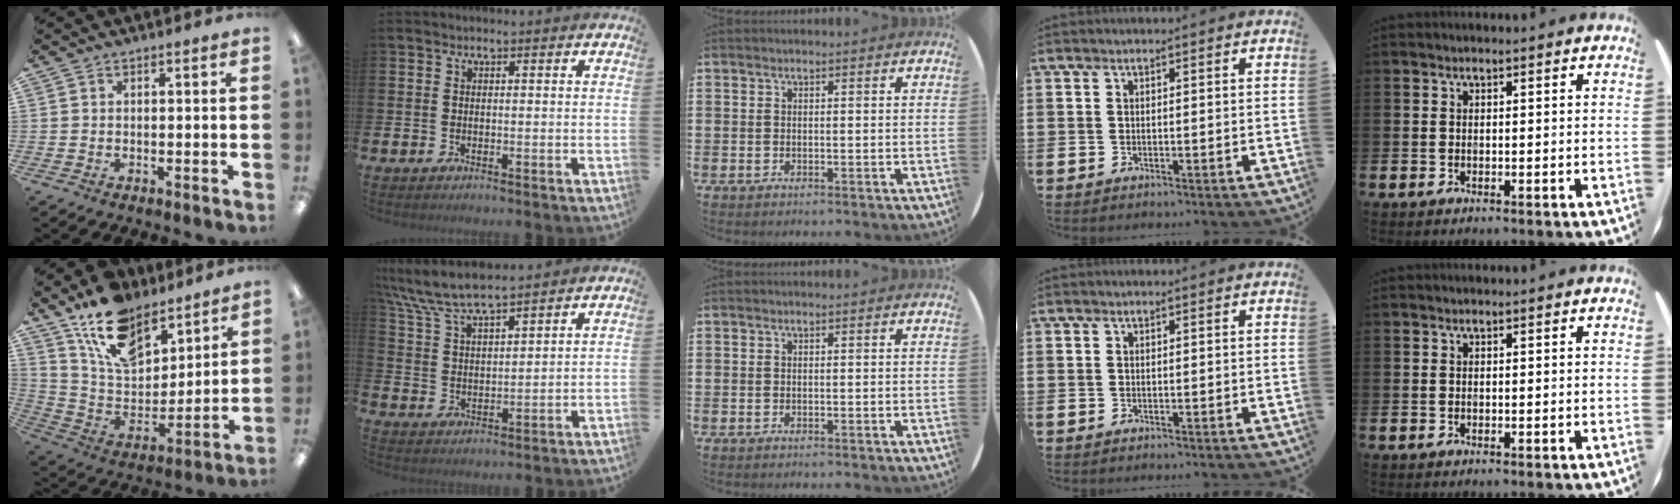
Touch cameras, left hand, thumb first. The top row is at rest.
{"thumb": {"total": 17.0, "force": [12.6, 8.6, 7.5], "torque": [-0.152, -0.068, 0.235]}, "index": {"total": 7.1, "force": [6.8, 0.8, 2.1], "torque": [-0.067, -0.036, 0.119]}}